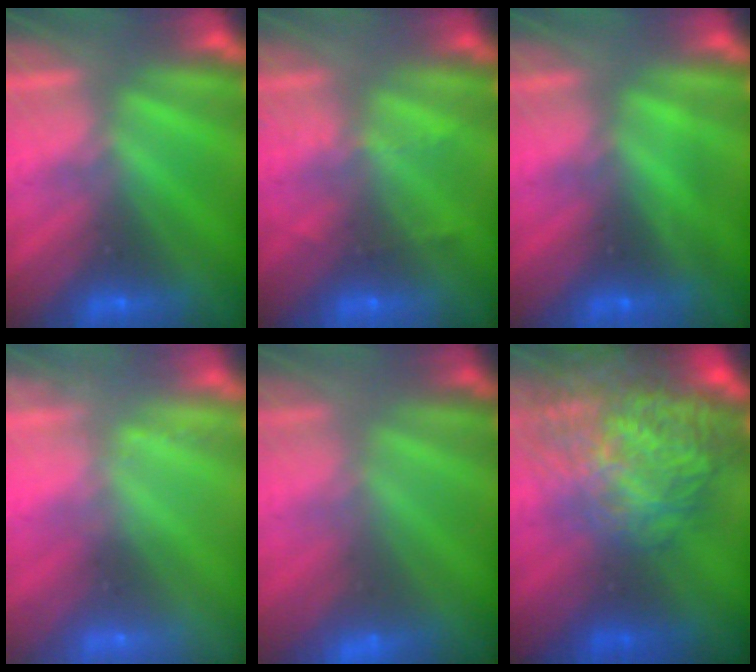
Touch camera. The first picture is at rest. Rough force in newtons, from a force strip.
{"total": 2.2}
{"total": 1.7}
{"total": 2.6}
{"total": 2.9}
{"total": 9.4}